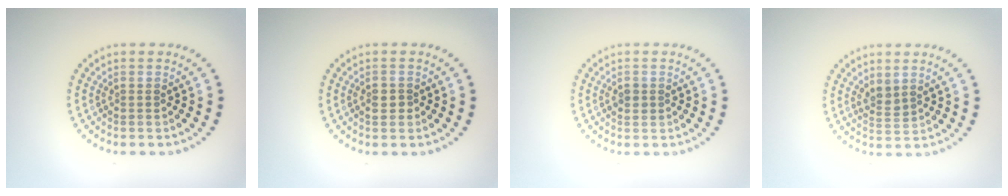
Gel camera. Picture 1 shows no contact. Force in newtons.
{"total": 1.4, "press": 1.4, "slide": 0.3}
{"total": 1.1, "press": 1.1, "slide": 0.2}
{"total": 1.5, "press": 1.3, "slide": 0.7}